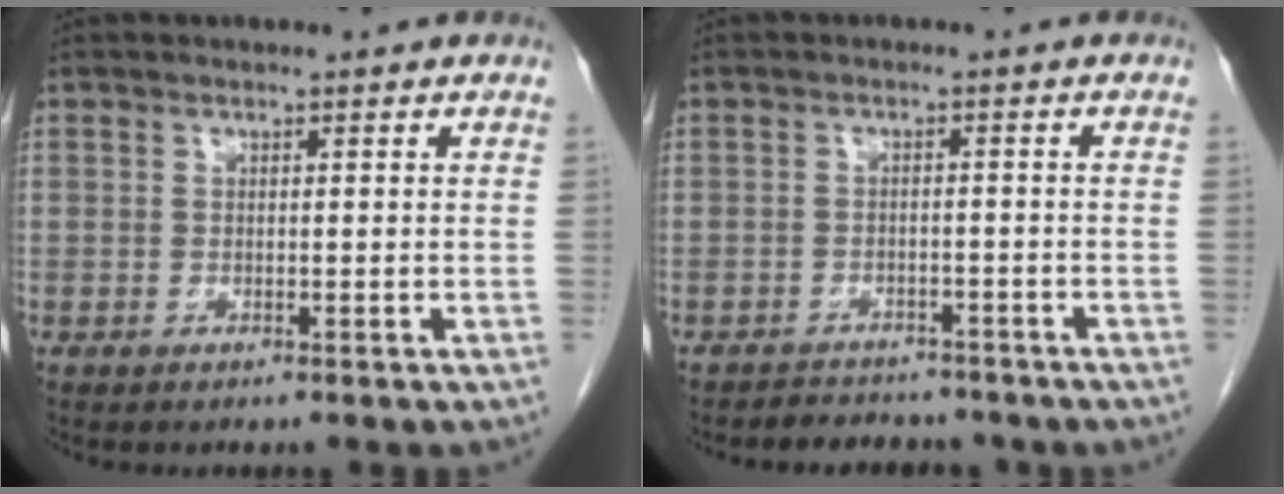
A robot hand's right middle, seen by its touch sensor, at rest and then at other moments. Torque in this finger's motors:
{"motor_torque": [0.11, -0.06, 0.00, 0.02]}